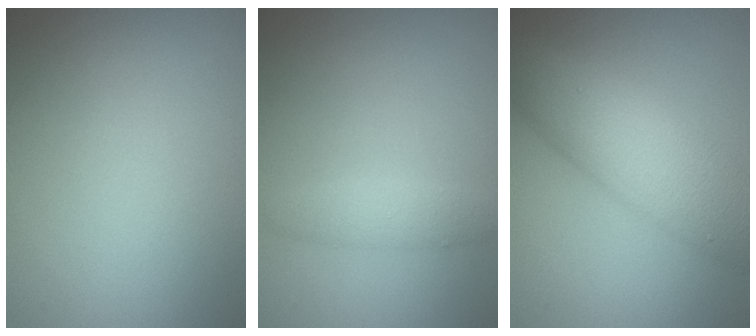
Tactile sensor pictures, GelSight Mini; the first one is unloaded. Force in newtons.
{"total": 1.9, "press": 1.9, "slide": 0.1}
{"total": 8.1, "press": 8.0, "slide": 0.2}